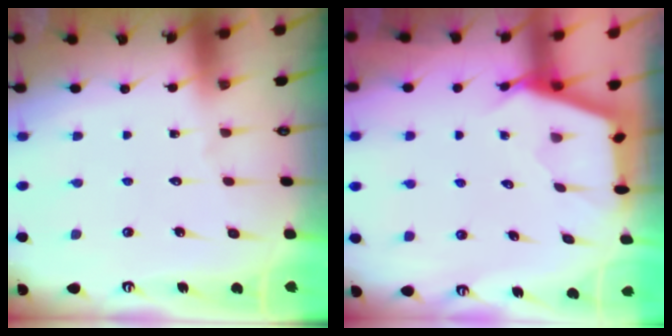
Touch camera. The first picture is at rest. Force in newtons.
{"total": 2.7, "press": 2.7, "slide": 0.4}